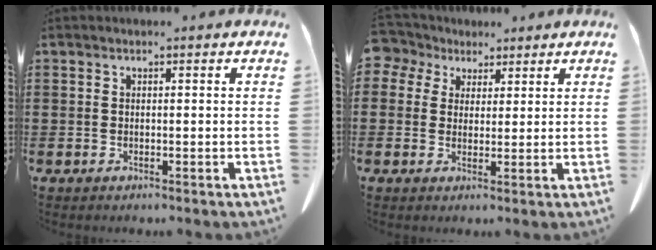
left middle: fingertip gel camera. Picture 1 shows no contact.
{"total": 3.9, "force": [2.3, 3.1, 0.7], "torque": [-0.026, 0.001, 0.038]}